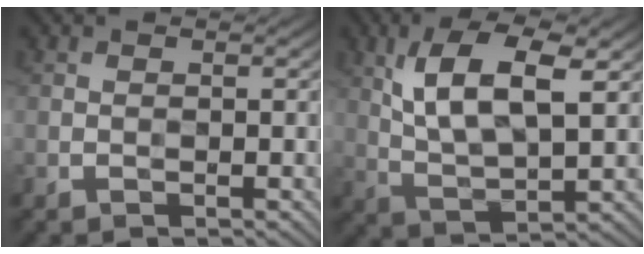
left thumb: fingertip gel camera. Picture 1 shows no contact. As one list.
[{"total": 10.2, "force": [4.1, 4.2, 8.4], "torque": [-0.166, 0.002, 0.078]}]